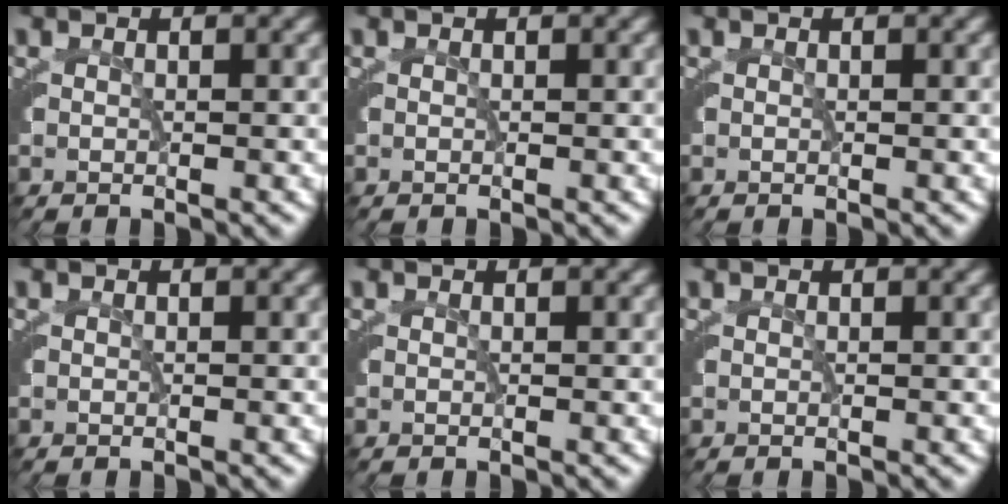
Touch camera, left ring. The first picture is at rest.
{"total": 0.0}
{"total": 0.0}
{"total": 0.0}
{"total": 0.0}
{"total": 0.0}